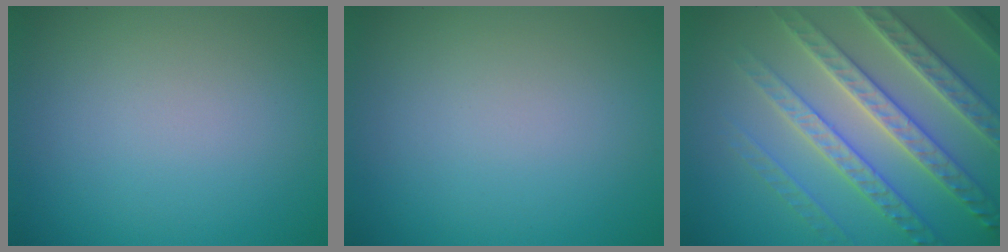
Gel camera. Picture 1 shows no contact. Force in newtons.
{"total": 0.0}
{"total": 7.1, "press": 6.9, "slide": 1.7}